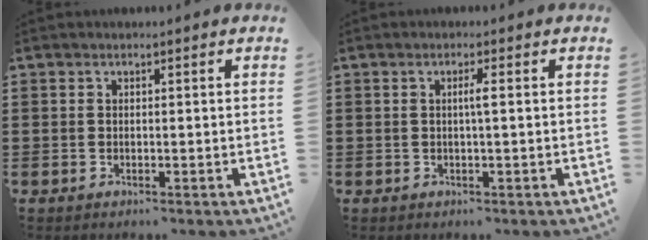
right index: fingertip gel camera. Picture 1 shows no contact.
{"total": 1.6, "force": [0.1, -0.1, 1.6], "torque": [-0.030, -0.001, -0.002]}